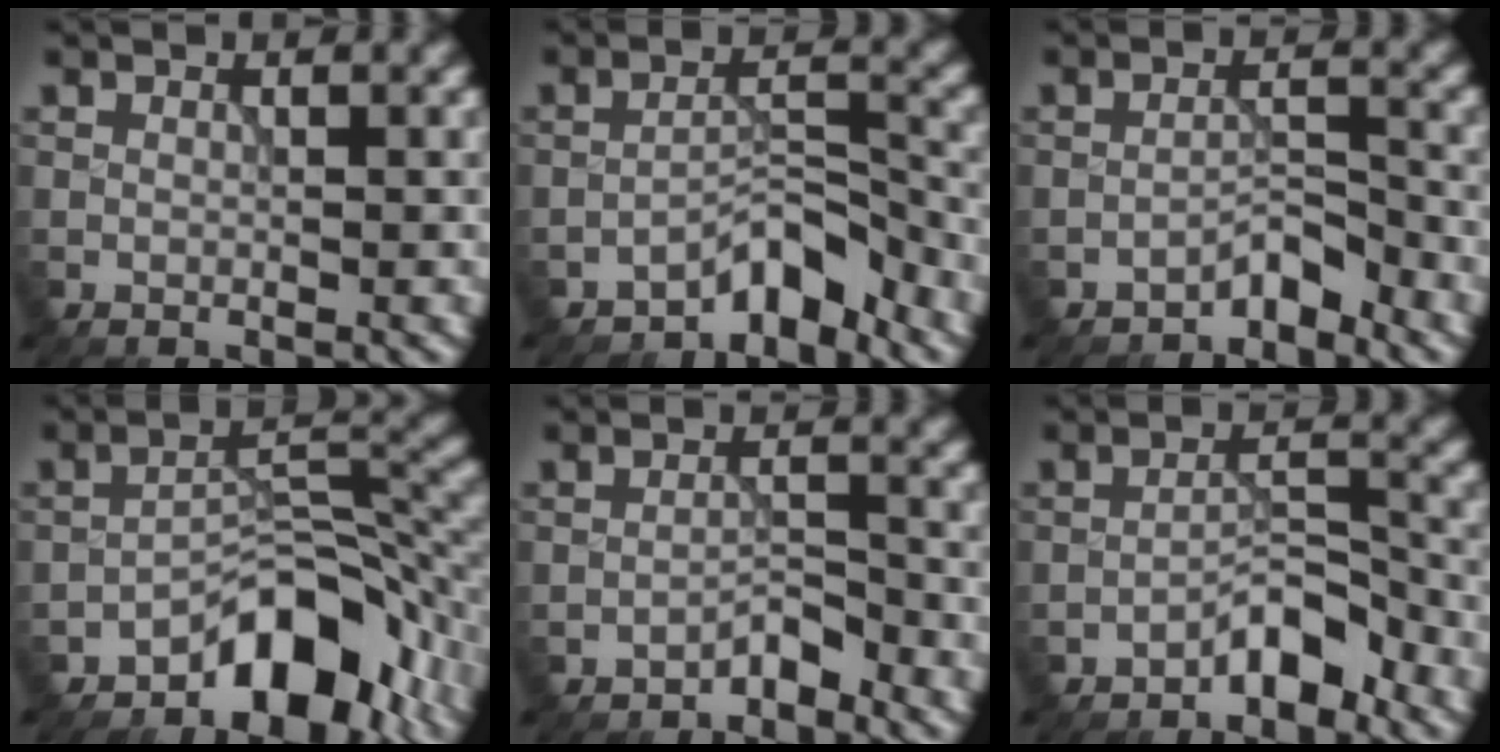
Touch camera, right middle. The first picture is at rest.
{"total": 3.8, "force": [-3.3, 0.9, 1.6], "torque": [-0.017, 0.018, -0.062]}
{"total": 2.3, "force": [-2.1, 0.5, 0.9], "torque": [-0.012, 0.015, -0.037]}
{"total": 7.3, "force": [-4.8, 3.3, 4.4], "torque": [-0.047, 0.013, -0.084]}
{"total": 1.8, "force": [-1.6, 0.4, 0.7], "torque": [-0.011, 0.010, -0.031]}
{"total": 3.1, "force": [-2.4, 0.9, 1.7], "torque": [-0.022, 0.019, -0.043]}